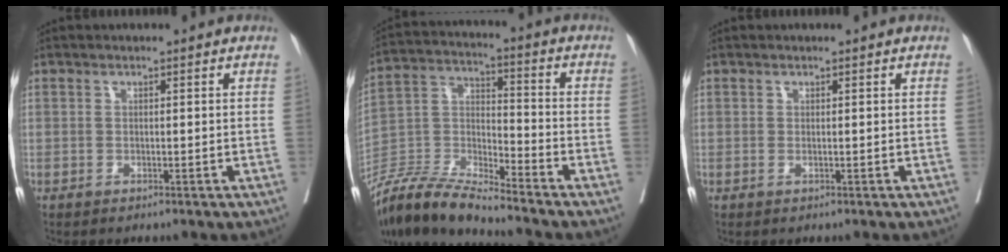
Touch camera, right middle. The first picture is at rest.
{"total": 12.6, "force": [-11.6, 0.4, 5.0], "torque": [-0.094, 0.005, -0.224]}
{"total": 0.0}